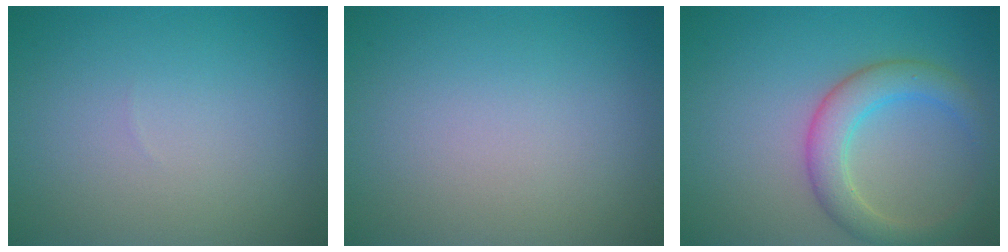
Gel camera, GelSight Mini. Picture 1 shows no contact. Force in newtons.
{"total": 0.0}
{"total": 4.0, "press": 4.0, "slide": 0.4}